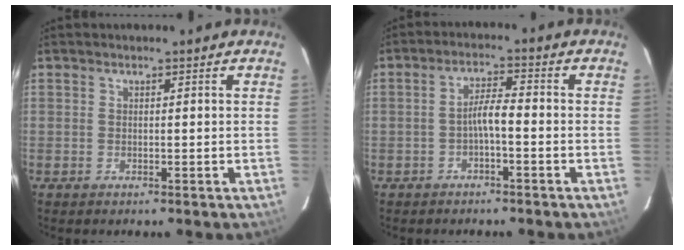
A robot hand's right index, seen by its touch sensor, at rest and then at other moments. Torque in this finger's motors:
{"motor_torque": [0.71, -0.11, 0.42, 0.08]}